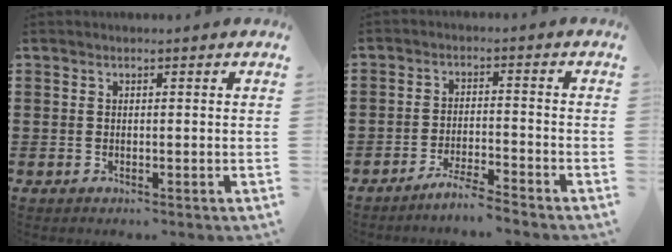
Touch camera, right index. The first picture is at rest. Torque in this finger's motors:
{"motor_torque": [-0.80, 1.34, -1.05, -0.21]}